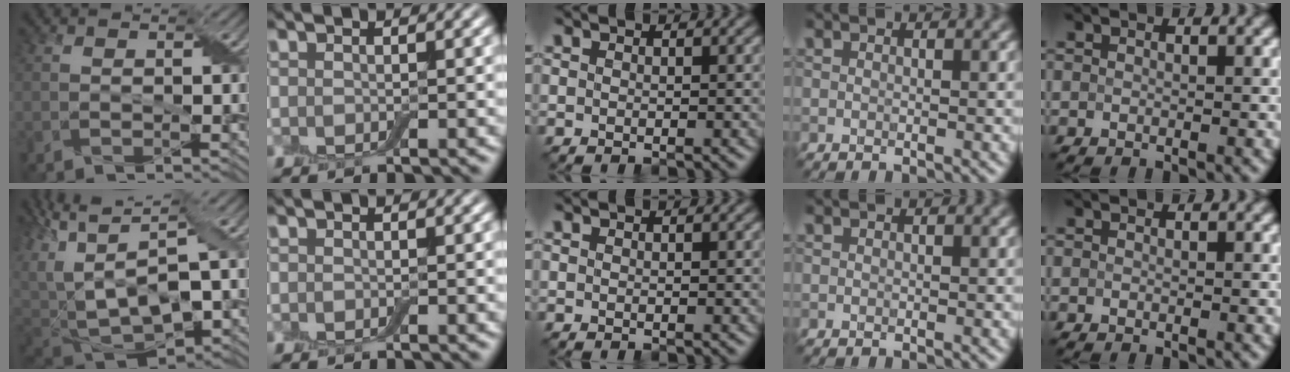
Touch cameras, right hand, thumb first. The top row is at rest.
{"thumb": {"total": 14.6, "force": [-0.6, 7.6, 12.5], "torque": [-0.277, -0.018, 0.040]}}